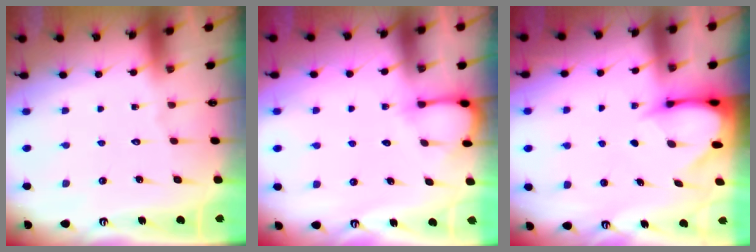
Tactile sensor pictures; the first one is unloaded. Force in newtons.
{"total": 6.2, "press": 6.2, "slide": 0.3}
{"total": 3.7, "press": 3.7, "slide": 0.4}